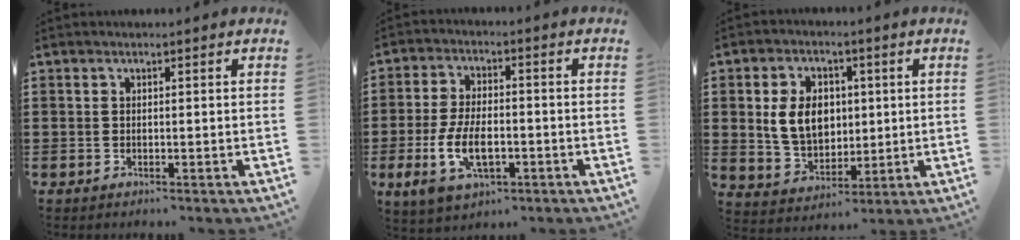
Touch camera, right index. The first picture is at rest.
{"total": 8.5, "force": [-2.5, 4.3, 6.9], "torque": [-0.155, -0.005, -0.049]}
{"total": 8.4, "force": [1.2, 6.4, 5.4], "torque": [-0.112, 0.014, 0.019]}